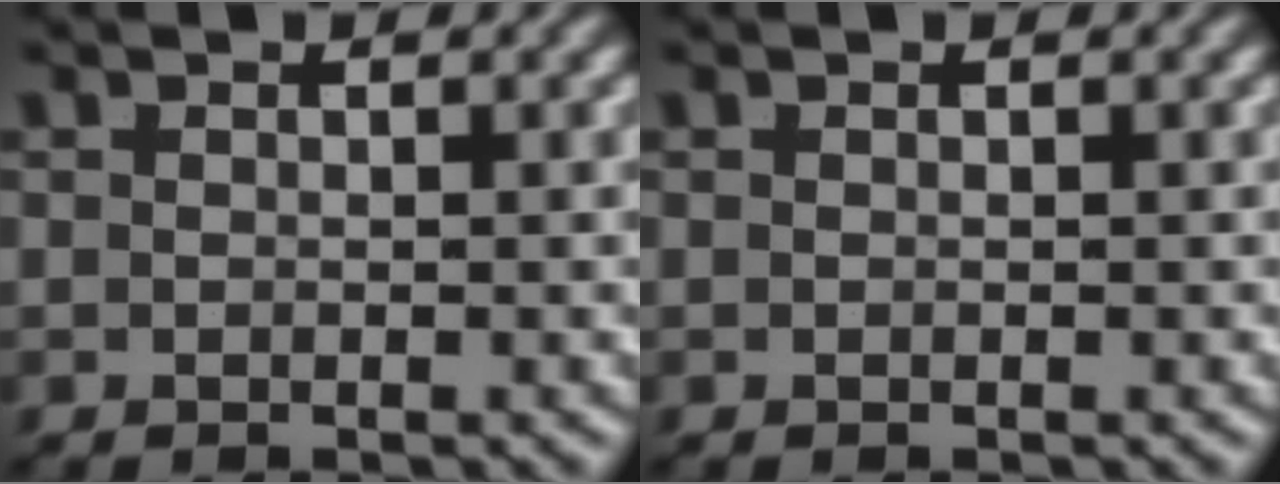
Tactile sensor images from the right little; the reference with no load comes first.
{"total": 0.0}